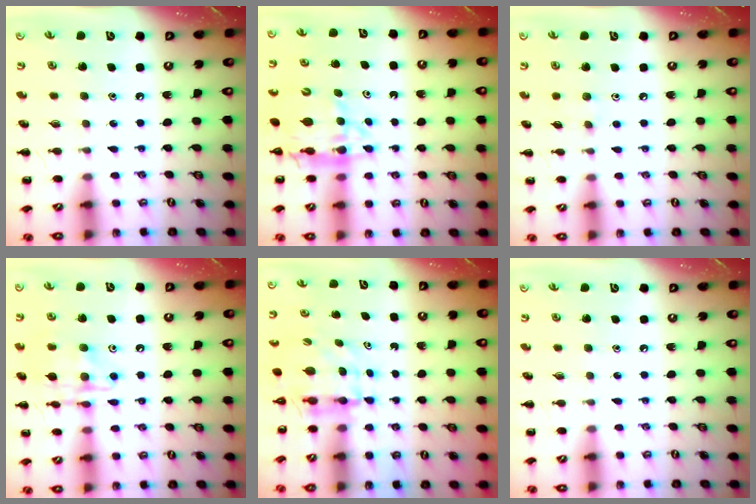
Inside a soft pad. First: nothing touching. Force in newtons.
{"total": 11.3, "press": 10.7, "slide": 3.7}
{"total": 4.2, "press": 3.8, "slide": 1.7}
{"total": 13.5, "press": 13.4, "slide": 1.8}
{"total": 4.7, "press": 4.7, "slide": 0.1}
{"total": 0.0}